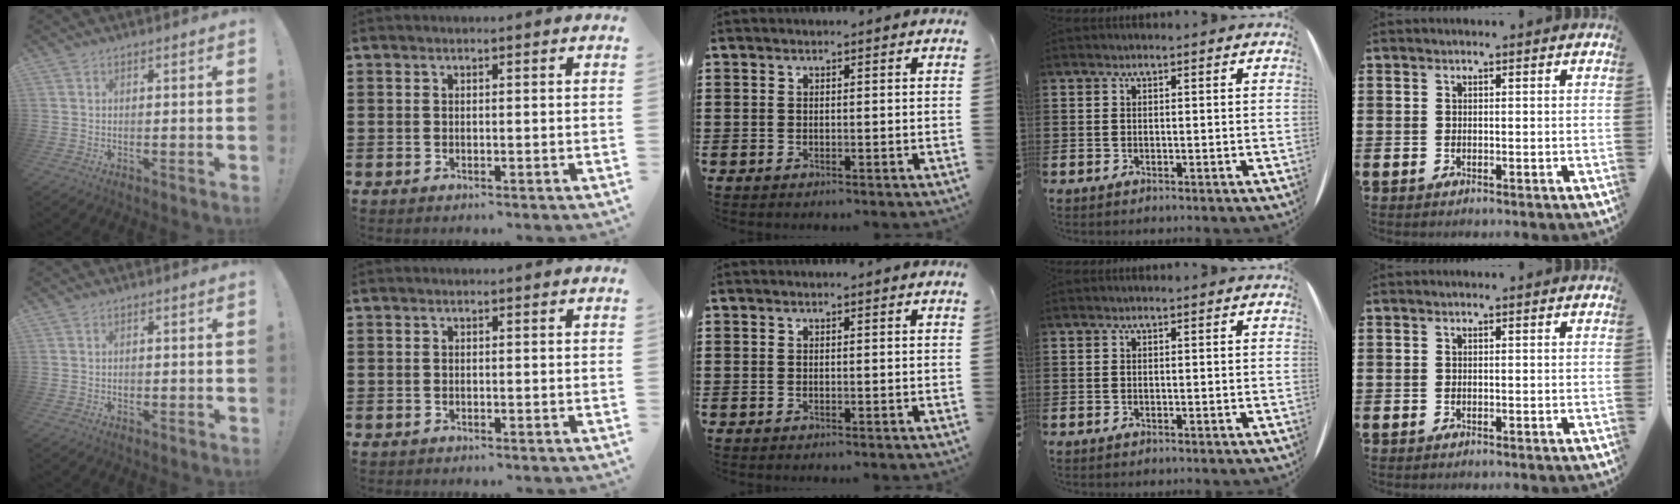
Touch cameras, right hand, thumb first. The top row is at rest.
{"thumb": {"total": 0.6, "force": [-0.3, 0.6, 0.1], "torque": [-0.006, 0.004, -0.005]}}